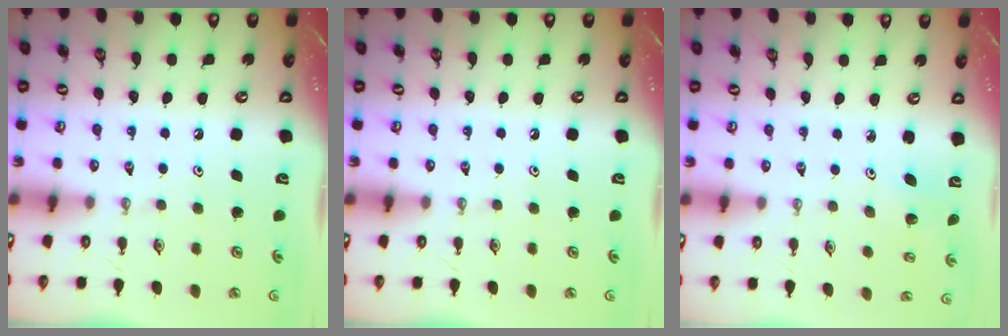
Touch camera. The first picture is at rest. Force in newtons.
{"total": 0.0}
{"total": 2.3, "press": 2.3, "slide": 0.2}